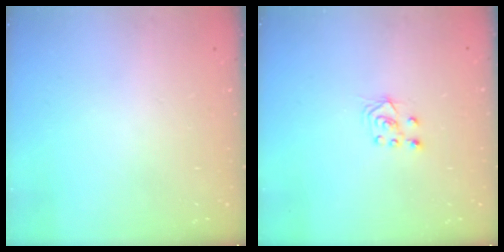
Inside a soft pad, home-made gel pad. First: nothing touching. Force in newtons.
{"total": 4.3, "press": 4.3, "slide": 0.6}